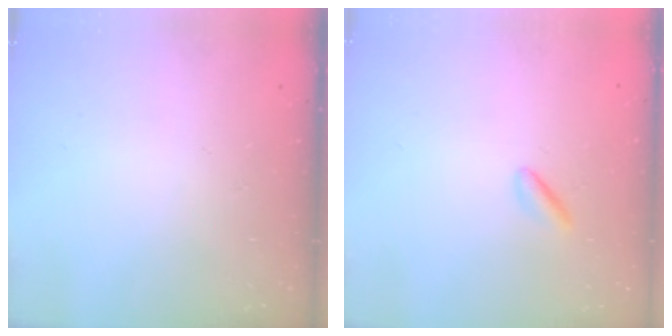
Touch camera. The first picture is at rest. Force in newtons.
{"total": 1.8, "press": 1.7, "slide": 0.8}